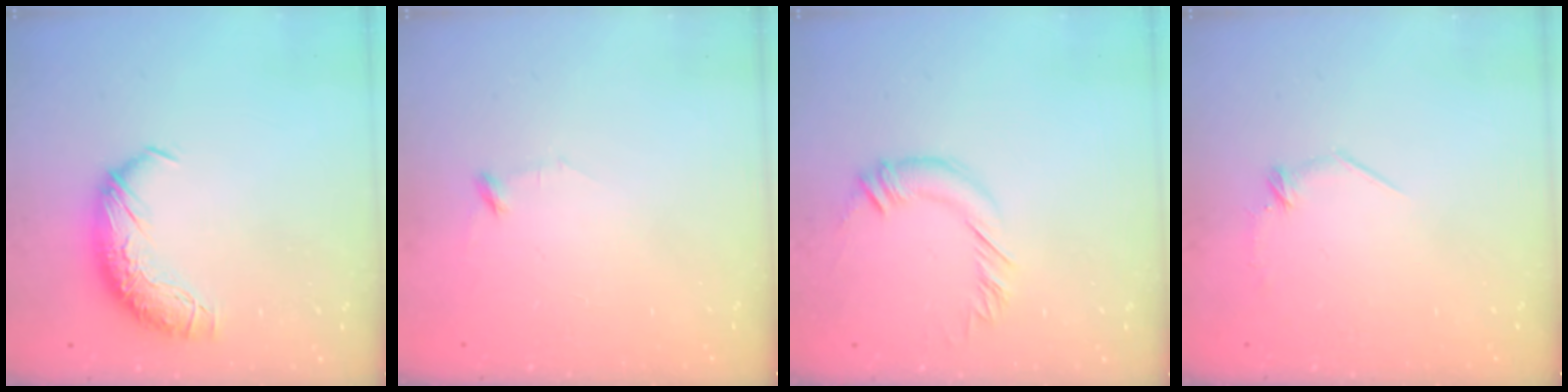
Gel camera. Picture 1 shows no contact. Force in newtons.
{"total": 8.7, "press": 8.6, "slide": 0.5}
{"total": 2.8, "press": 2.8, "slide": 0.2}
{"total": 6.8, "press": 6.7, "slide": 0.8}